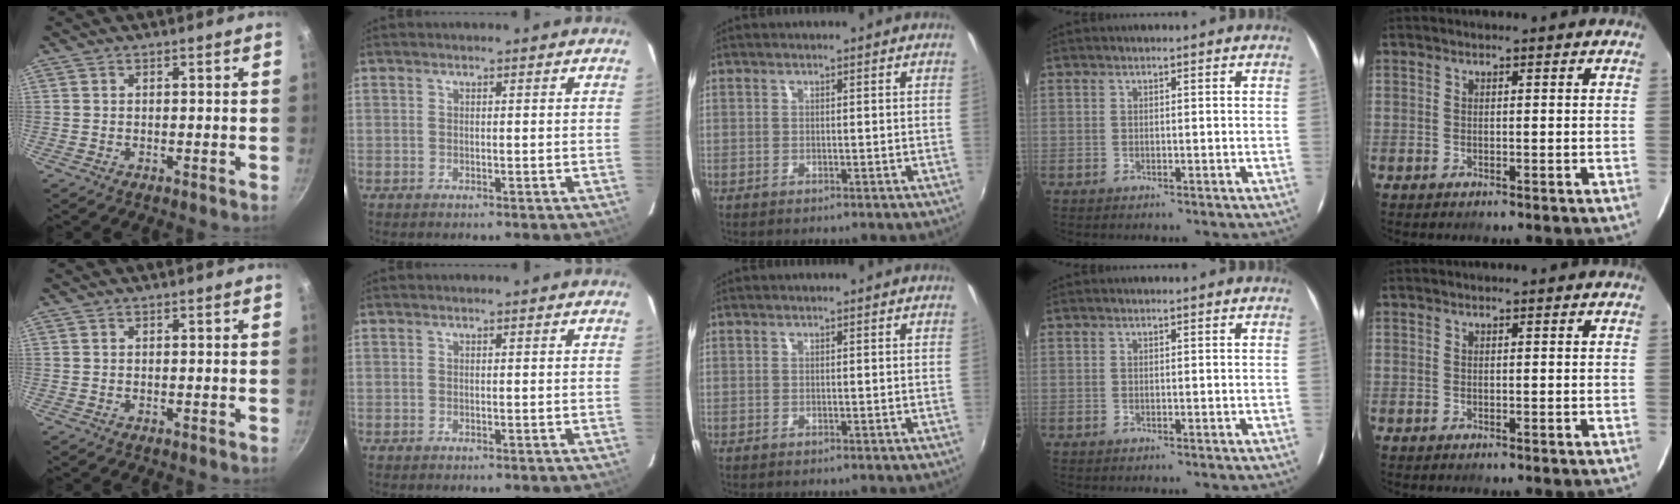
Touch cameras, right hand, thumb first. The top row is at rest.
{}